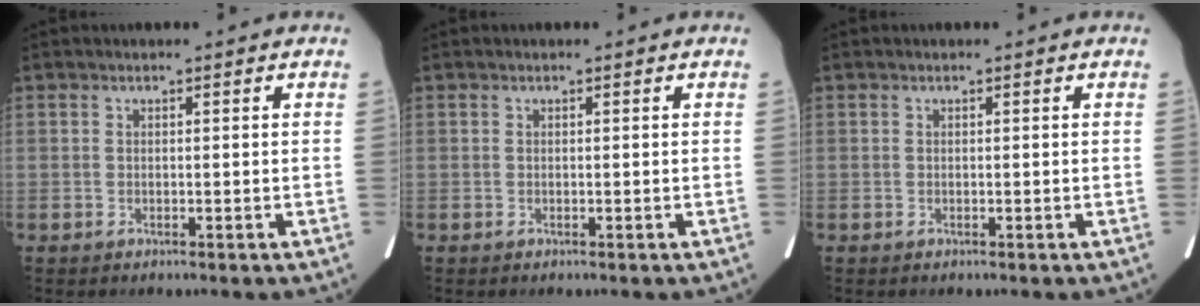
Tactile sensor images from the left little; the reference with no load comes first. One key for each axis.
{"total": 0.0}
{"total": 0.0}